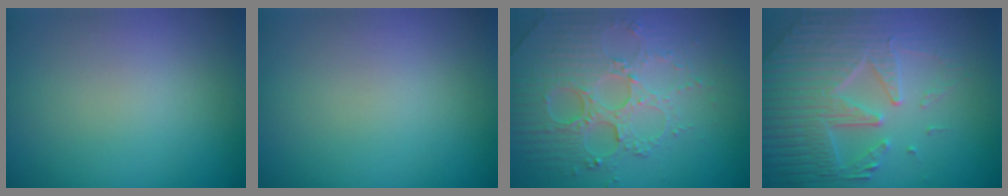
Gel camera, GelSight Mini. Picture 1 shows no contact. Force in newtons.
{"total": 0.0}
{"total": 4.4, "press": 4.3, "slide": 1.0}
{"total": 6.5, "press": 5.4, "slide": 3.6}